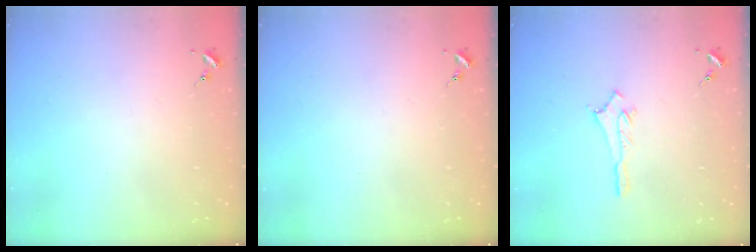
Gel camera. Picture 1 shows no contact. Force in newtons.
{"total": 0.0}
{"total": 2.9, "press": 2.9, "slide": 0.2}